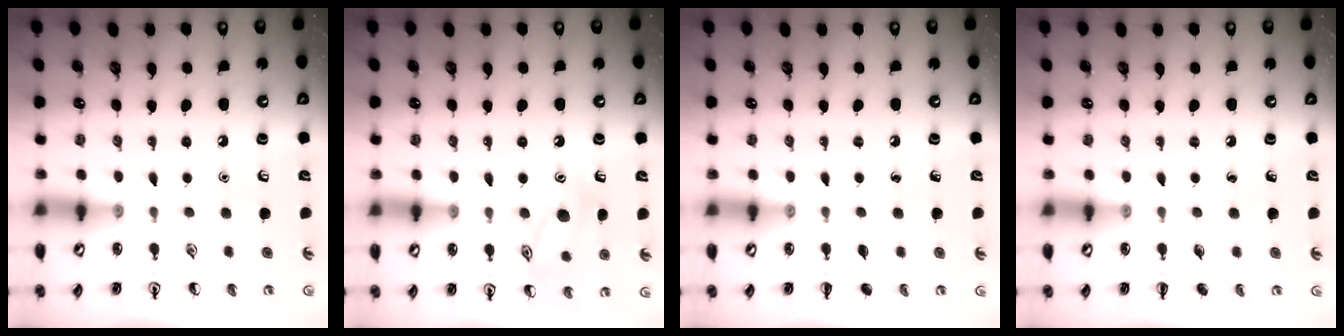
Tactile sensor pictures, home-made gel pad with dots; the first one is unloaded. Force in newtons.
{"total": 11.7, "press": 11.7, "slide": 0.7}
{"total": 0.0}
{"total": 0.0}